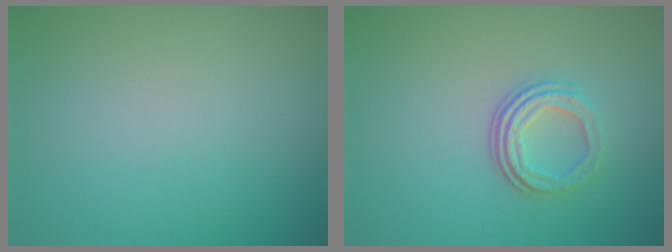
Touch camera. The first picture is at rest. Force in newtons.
{"total": 3.4, "press": 2.3, "slide": 2.4}